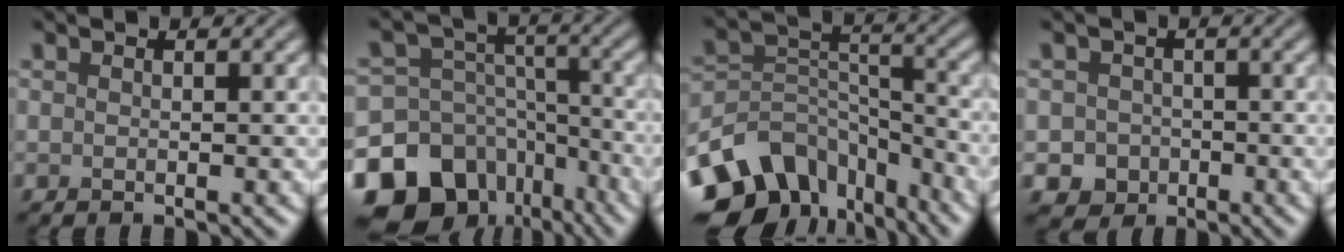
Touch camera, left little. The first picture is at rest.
{"total": 16.4, "force": [-10.2, 11.8, 5.3], "torque": [-0.122, -0.039, -0.155]}
{"total": 11.2, "force": [-7.7, 6.8, 4.4], "torque": [-0.090, 0.002, -0.137]}
{"total": 2.9, "force": [-1.0, 2.7, 0.6], "torque": [0.000, -0.001, -0.020]}